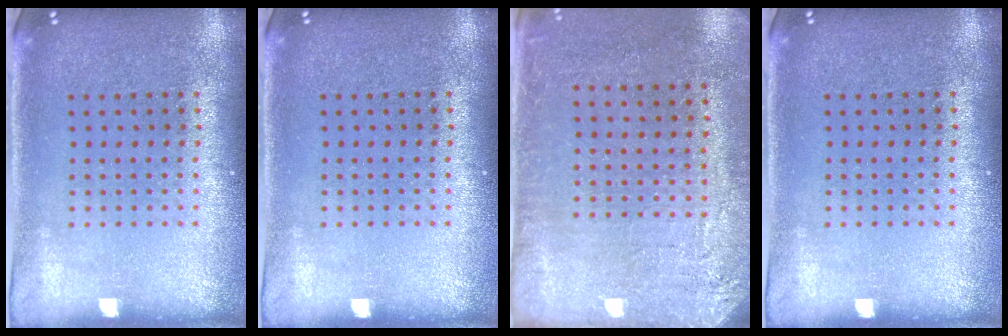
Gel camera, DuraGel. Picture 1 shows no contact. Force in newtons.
{"total": 0.0}
{"total": 2.8, "press": 2.5, "slide": 1.1}
{"total": 0.0}